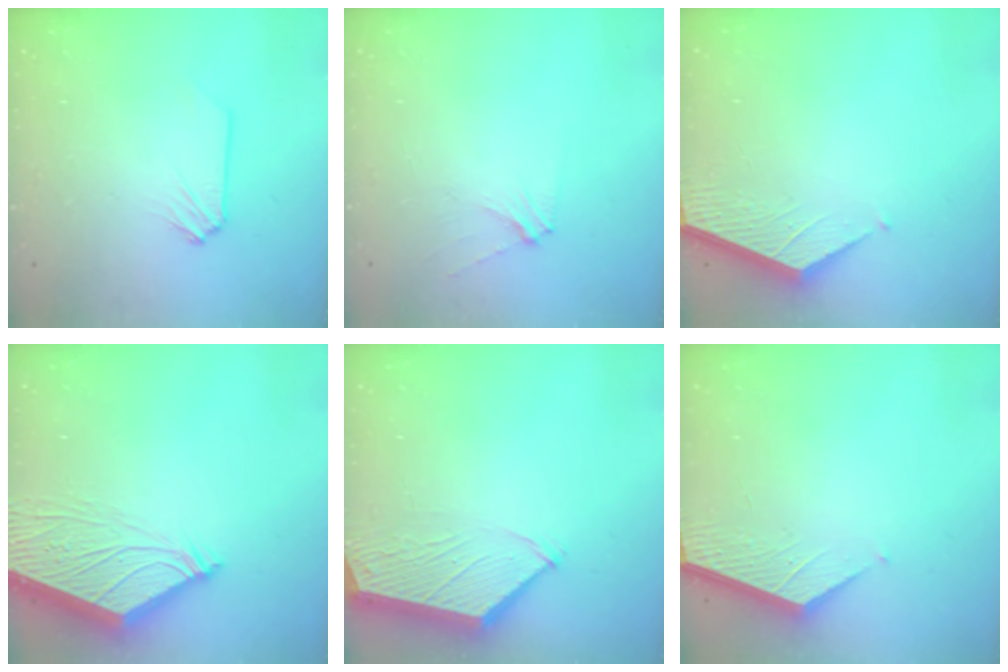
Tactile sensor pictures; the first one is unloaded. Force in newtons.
{"total": 3.6, "press": 3.5, "slide": 0.5}
{"total": 3.6, "press": 3.6, "slide": 0.3}
{"total": 7.2, "press": 7.1, "slide": 1.0}
{"total": 3.1, "press": 3.1, "slide": 0.4}
{"total": 2.2, "press": 2.2, "slide": 0.2}